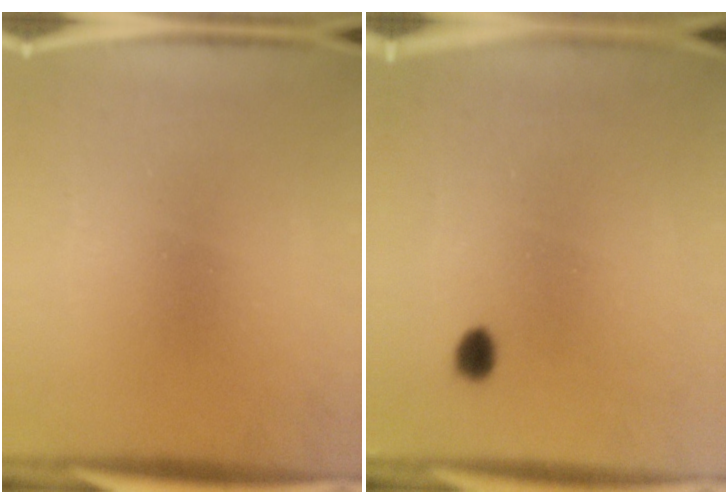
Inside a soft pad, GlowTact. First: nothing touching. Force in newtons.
{"total": 2.1}